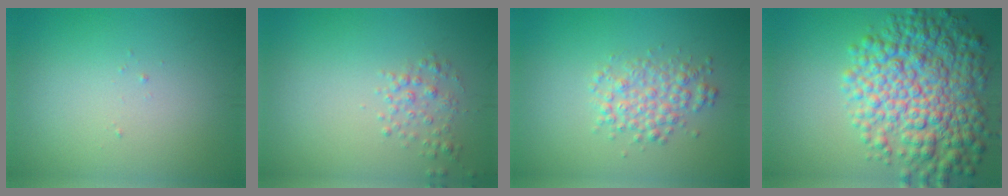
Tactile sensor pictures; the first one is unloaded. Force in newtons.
{"total": 1.6, "press": 1.6, "slide": 0.1}
{"total": 3.0, "press": 3.0, "slide": 0.1}
{"total": 9.7, "press": 9.7, "slide": 0.3}